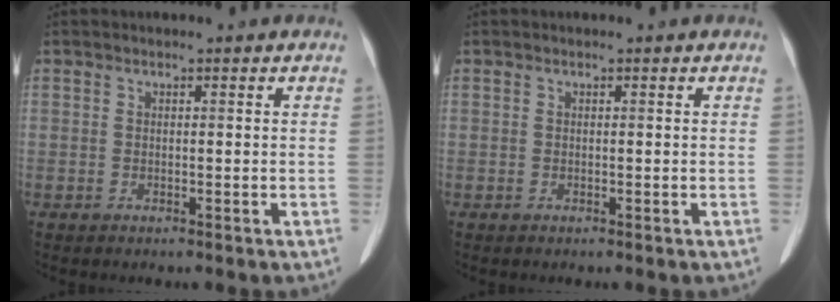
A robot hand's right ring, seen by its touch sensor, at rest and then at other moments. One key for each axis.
{"total": 0.0}